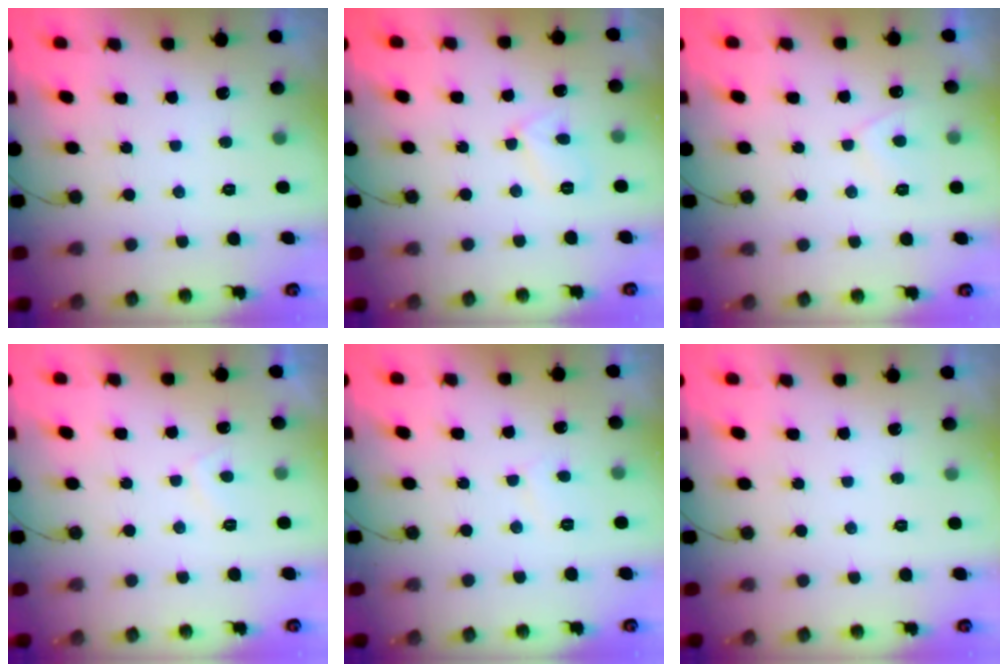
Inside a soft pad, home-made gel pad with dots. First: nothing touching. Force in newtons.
{"total": 4.9, "press": 4.9, "slide": 0.2}
{"total": 3.0, "press": 3.0, "slide": 0.4}
{"total": 2.3, "press": 2.3, "slide": 0.5}
{"total": 2.9, "press": 2.9, "slide": 0.3}
{"total": 0.0}